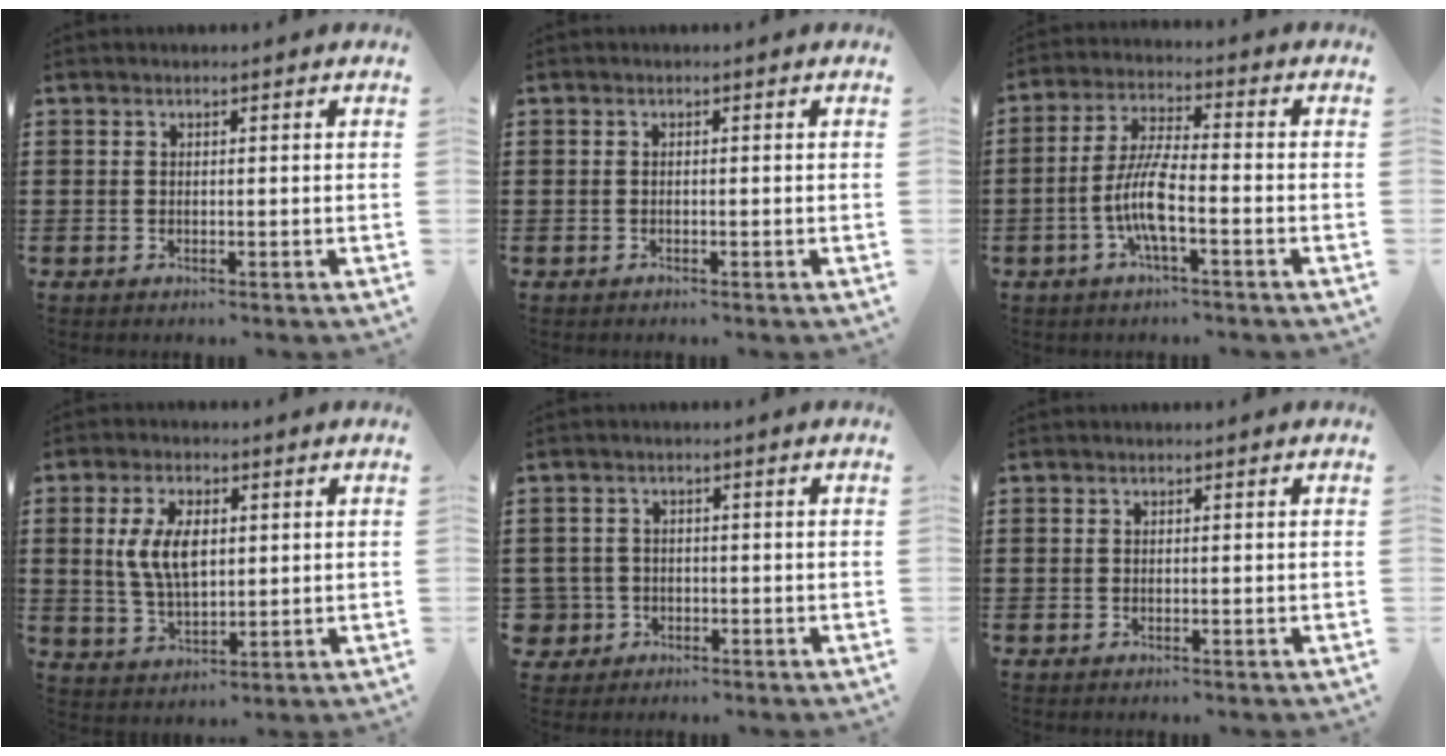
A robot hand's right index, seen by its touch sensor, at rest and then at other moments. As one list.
[{"total": 0.0}, {"total": 7.6, "force": [-2.5, 1.7, 6.9], "torque": [-0.157, -0.012, -0.055]}, {"total": 7.4, "force": [1.3, 3.8, 6.2], "torque": [-0.141, 0.007, 0.018]}, {"total": 2.8, "force": [-1.2, 2.5, 0.2], "torque": [-0.023, 0.001, -0.030]}, {"total": 0.0}]